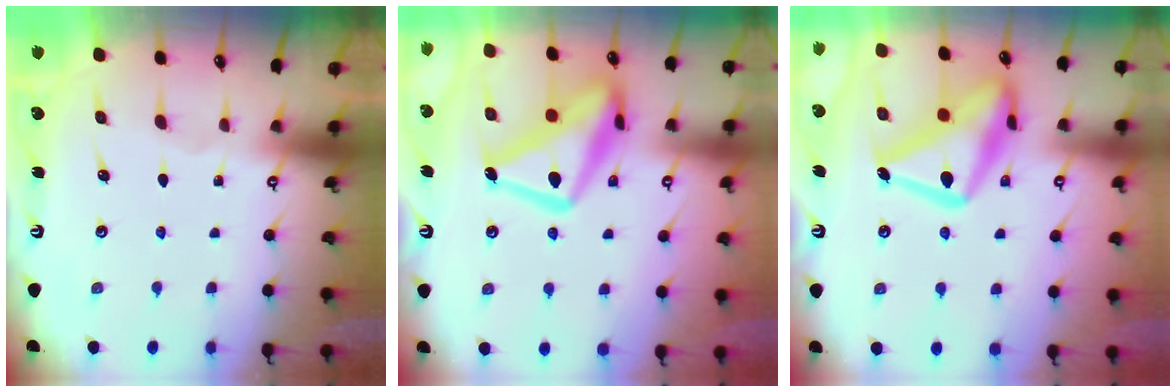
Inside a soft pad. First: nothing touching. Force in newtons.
{"total": 17.2, "press": 17.1, "slide": 1.5}
{"total": 20.9, "press": 20.8, "slide": 1.7}